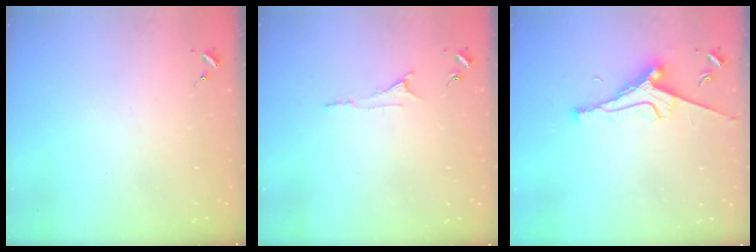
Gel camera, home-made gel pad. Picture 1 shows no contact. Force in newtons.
{"total": 5.3, "press": 5.3, "slide": 0.6}
{"total": 9.3, "press": 9.2, "slide": 1.3}